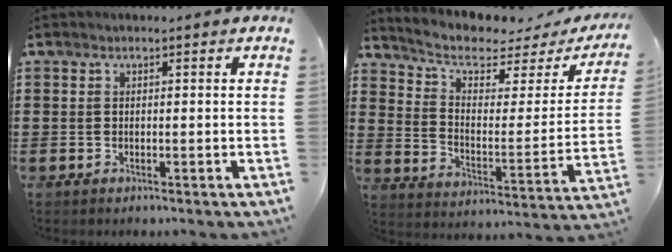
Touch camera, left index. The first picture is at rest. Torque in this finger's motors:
{"motor_torque": [2.14, 0.00, 0.59, 0.10]}